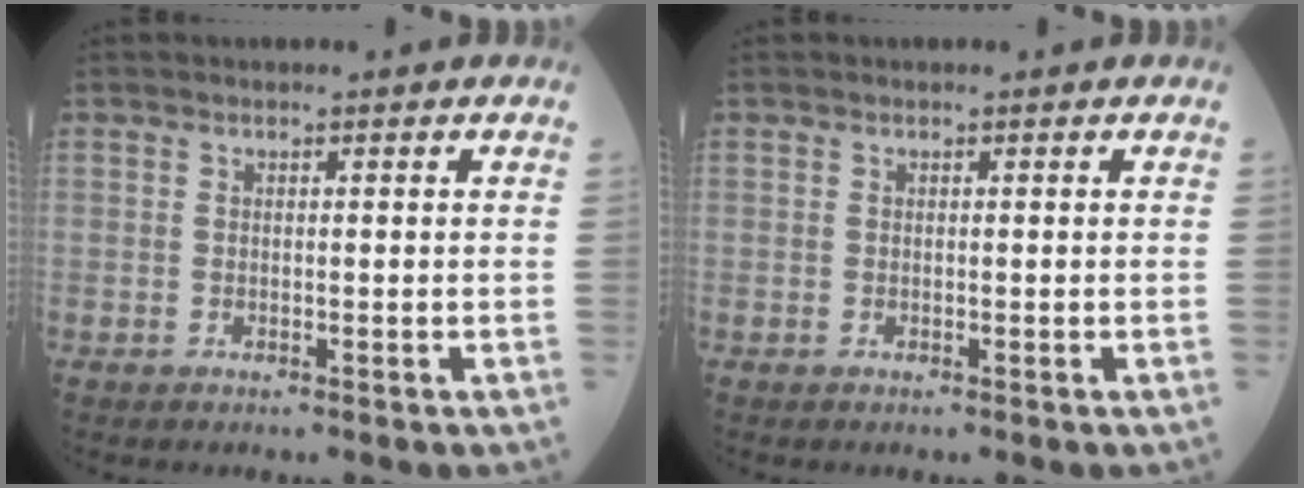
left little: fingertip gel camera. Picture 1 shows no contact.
{"total": 0.0}